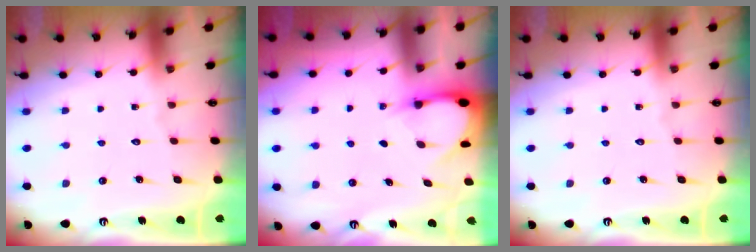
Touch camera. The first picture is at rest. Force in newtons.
{"total": 3.0, "press": 3.0, "slide": 0.3}
{"total": 0.0}